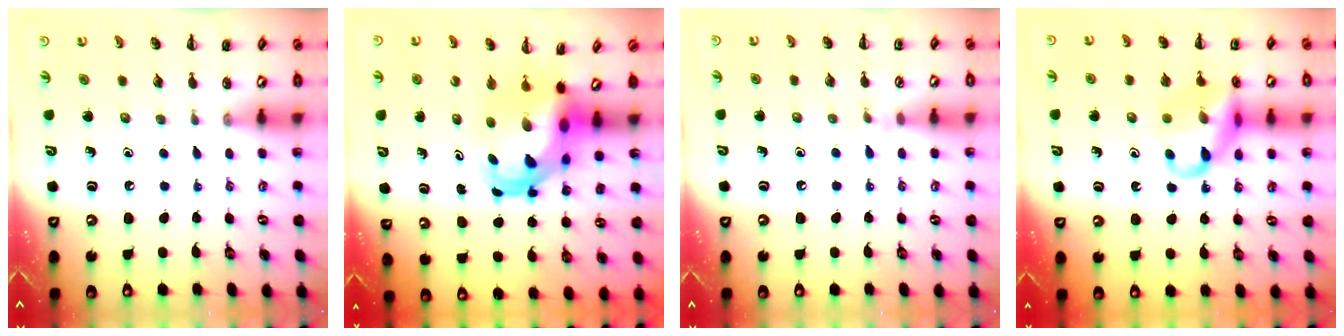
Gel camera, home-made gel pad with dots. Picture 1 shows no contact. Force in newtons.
{"total": 6.9, "press": 6.6, "slide": 2.0}
{"total": 4.3, "press": 4.1, "slide": 1.2}
{"total": 13.5, "press": 13.3, "slide": 2.3}